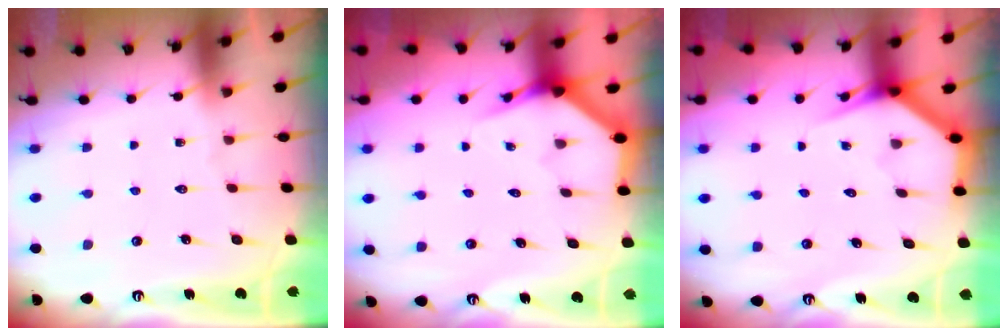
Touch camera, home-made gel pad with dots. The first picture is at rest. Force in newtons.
{"total": 3.9, "press": 3.9, "slide": 0.2}
{"total": 3.5, "press": 3.5, "slide": 0.3}